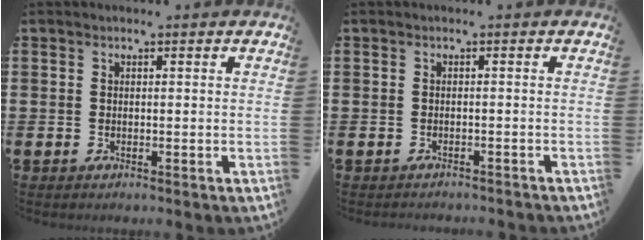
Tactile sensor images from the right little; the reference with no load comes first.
{"total": 0.8, "force": [-0.8, 0.0, 0.0], "torque": [-0.001, 0.000, -0.017]}